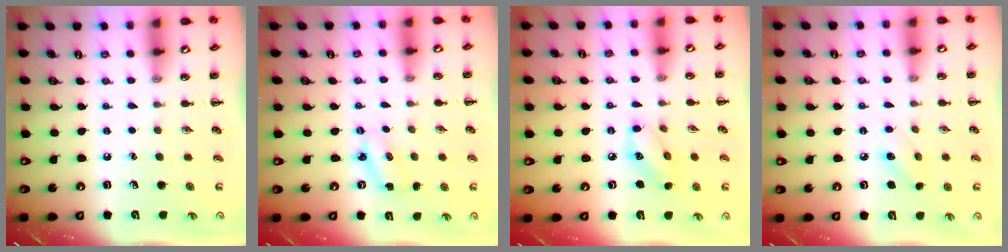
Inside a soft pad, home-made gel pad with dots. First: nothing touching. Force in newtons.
{"total": 2.2, "press": 2.1, "slide": 0.6}
{"total": 7.9, "press": 7.9, "slide": 0.4}
{"total": 7.4, "press": 7.2, "slide": 1.6}